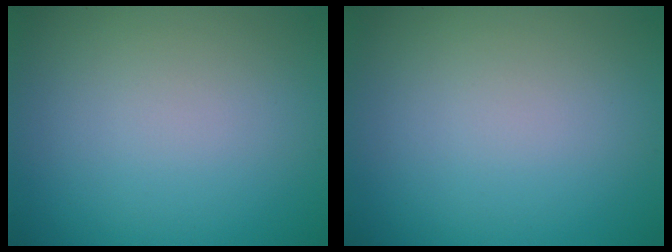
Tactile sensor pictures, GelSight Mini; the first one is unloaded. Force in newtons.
{"total": 0.0}